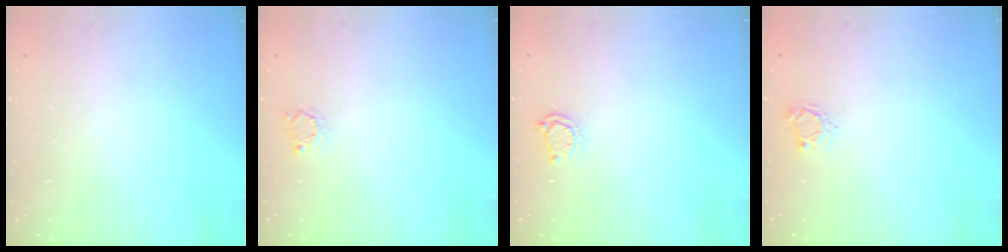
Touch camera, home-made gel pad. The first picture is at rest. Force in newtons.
{"total": 2.4, "press": 2.3, "slide": 0.3}
{"total": 4.5, "press": 4.4, "slide": 0.6}
{"total": 4.1, "press": 4.0, "slide": 0.4}